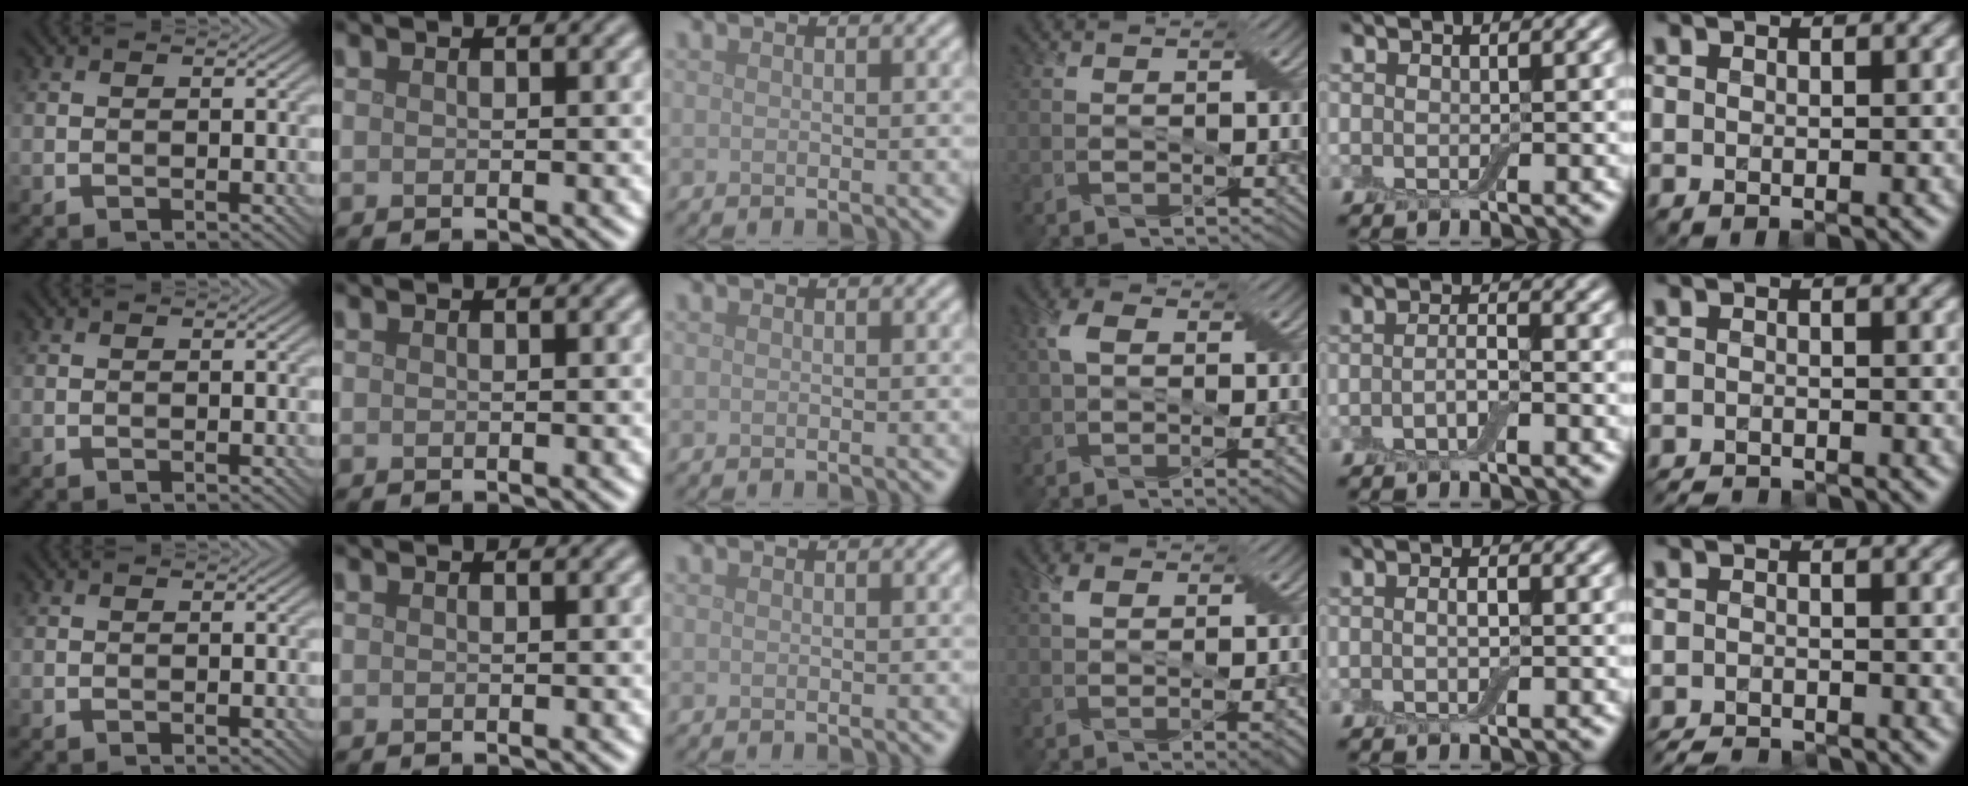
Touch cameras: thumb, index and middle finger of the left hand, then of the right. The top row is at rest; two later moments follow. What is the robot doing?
{"motion": "fold", "object": "bandage"}